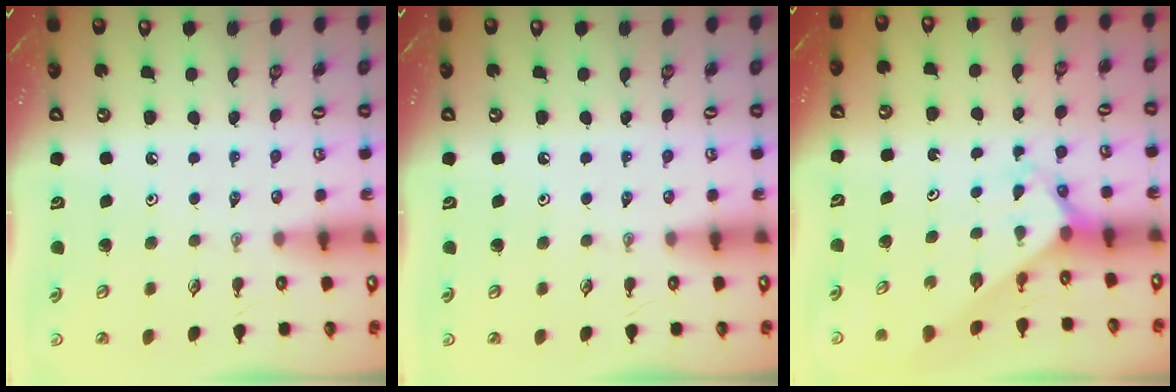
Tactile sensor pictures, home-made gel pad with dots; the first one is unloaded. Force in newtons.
{"total": 0.0}
{"total": 2.7, "press": 2.7, "slide": 0.2}